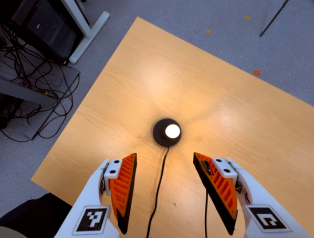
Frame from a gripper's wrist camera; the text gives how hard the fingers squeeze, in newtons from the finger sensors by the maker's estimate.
{"total": 0.0}